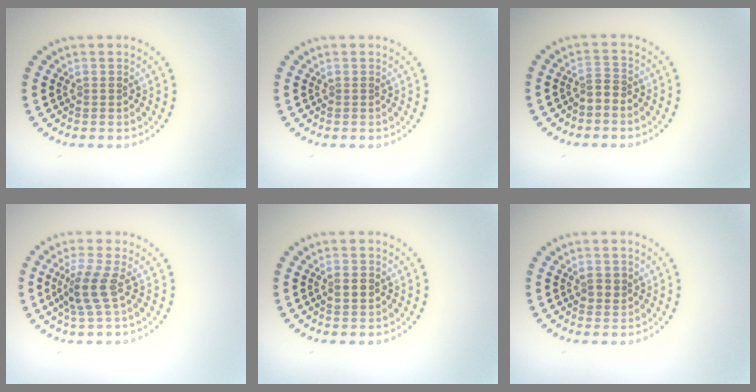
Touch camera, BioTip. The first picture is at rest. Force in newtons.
{"total": 0.0}
{"total": 1.2, "press": 0.7, "slide": 1.0}
{"total": 2.9, "press": 2.4, "slide": 1.7}
{"total": 1.3, "press": 1.3, "slide": 0.1}
{"total": 1.3, "press": 1.3, "slide": 0.2}